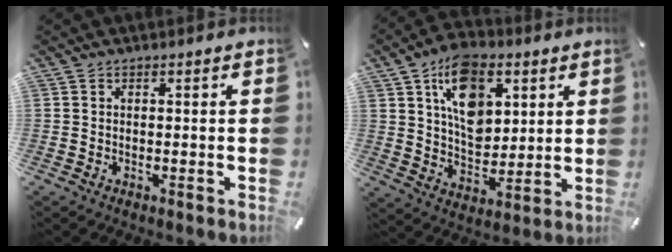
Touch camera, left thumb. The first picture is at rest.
{"total": 14.9, "force": [6.3, 10.0, 9.1], "torque": [-0.146, -0.011, 0.117]}